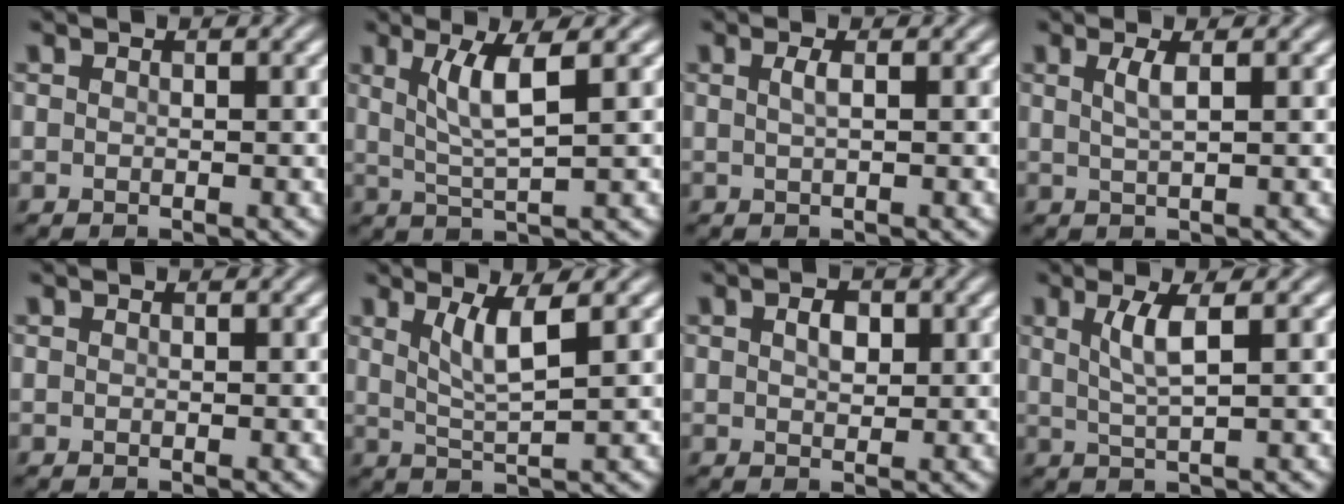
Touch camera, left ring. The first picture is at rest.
{"total": 4.1, "force": [1.4, 0.7, 3.7], "torque": [-0.074, -0.001, 0.032]}
{"total": 1.2, "force": [0.3, 0.3, 1.1], "torque": [-0.020, 0.005, 0.004]}
{"total": 1.8, "force": [0.6, 0.4, 1.6], "torque": [-0.028, 0.002, 0.009]}
{"total": 0.0}
{"total": 3.7, "force": [1.5, 0.7, 3.3], "torque": [-0.063, -0.003, 0.033]}
{"total": 2.0, "force": [0.6, 1.2, 1.4], "torque": [-0.026, 0.002, 0.009]}
{"total": 3.0, "force": [1.0, 0.6, 2.8], "torque": [-0.055, 0.000, 0.022]}